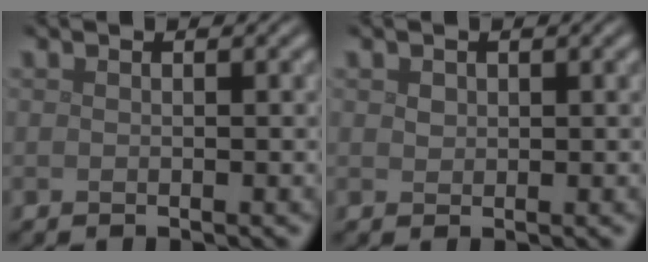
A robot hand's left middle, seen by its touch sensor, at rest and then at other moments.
{"total": 0.7, "force": [0.4, 0.6, 0.2], "torque": [-0.005, -0.001, 0.008]}